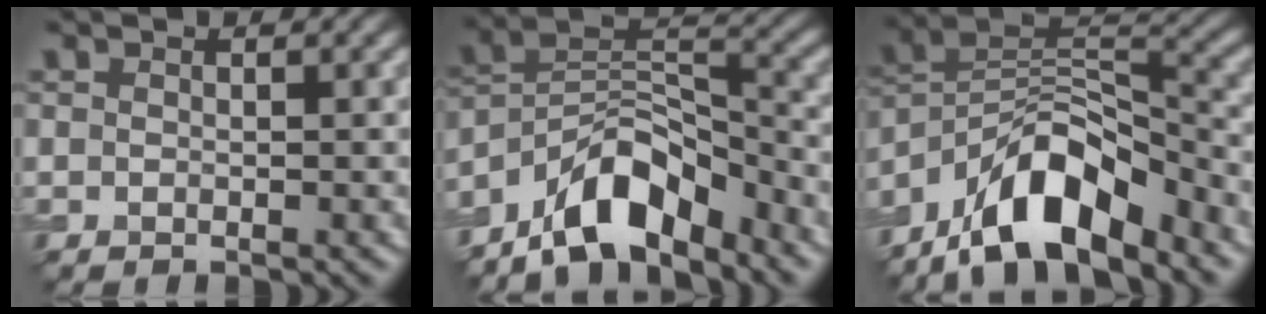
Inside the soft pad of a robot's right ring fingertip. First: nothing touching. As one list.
[{"total": 8.7, "force": [-6.5, 3.4, 4.6], "torque": [-0.064, 0.006, -0.129]}, {"total": 10.5, "force": [-7.4, 3.8, 6.4], "torque": [-0.101, 0.010, -0.148]}]